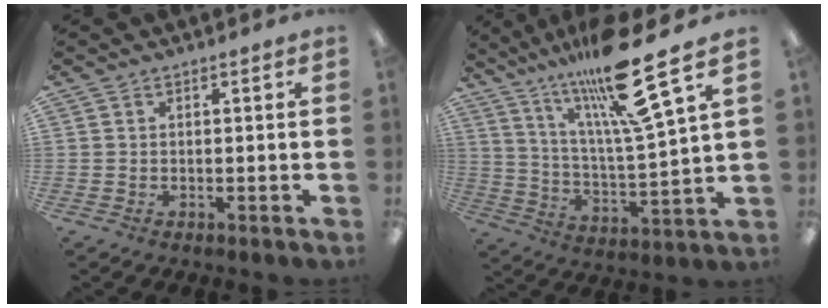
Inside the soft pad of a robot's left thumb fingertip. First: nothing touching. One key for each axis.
{"total": 21.6, "fx": 16.2, "fy": 2.3, "fz": 14.2, "tx": -0.252, "ty": -0.090, "tz": 0.256}